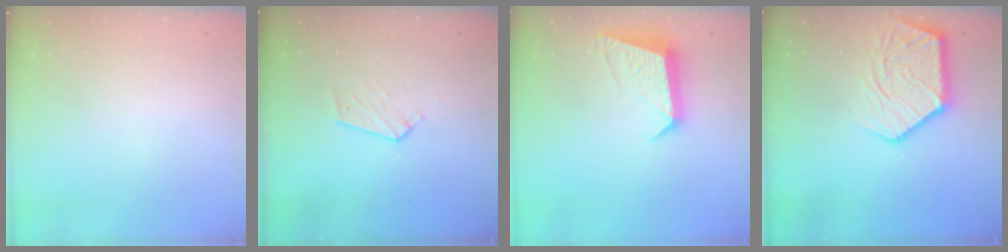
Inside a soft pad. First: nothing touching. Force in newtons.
{"total": 5.4, "press": 5.3, "slide": 0.5}
{"total": 10.4, "press": 10.4, "slide": 0.3}
{"total": 14.6, "press": 14.5, "slide": 1.5}